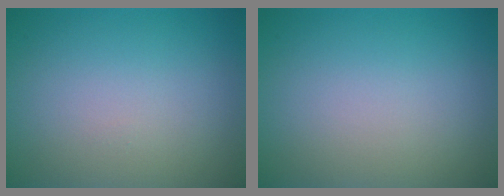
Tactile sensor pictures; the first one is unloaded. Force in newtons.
{"total": 0.0}